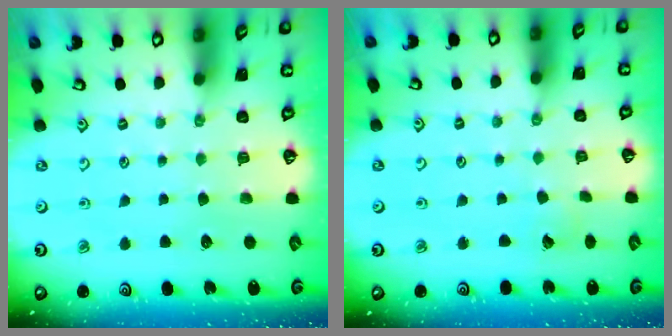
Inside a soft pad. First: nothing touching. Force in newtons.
{"total": 2.7, "press": 2.7, "slide": 0.3}